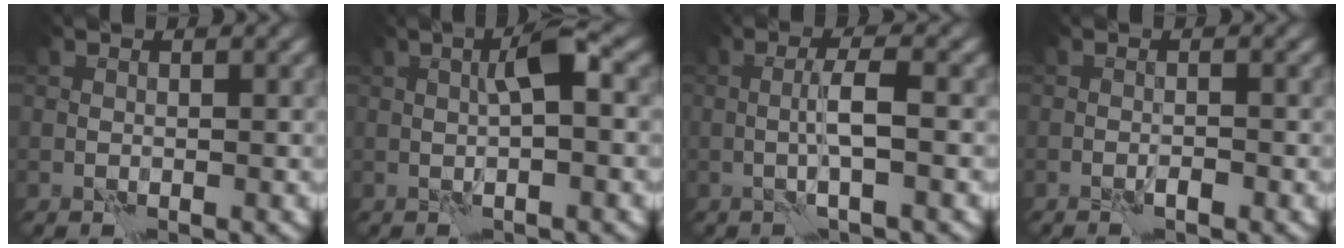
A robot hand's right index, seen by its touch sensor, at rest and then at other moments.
{"total": 3.0, "force": [0.6, 0.1, 3.0], "torque": [-0.054, 0.012, 0.008]}
{"total": 2.5, "force": [0.0, -0.1, 2.5], "torque": [-0.046, 0.007, -0.004]}
{"total": 0.6, "force": [-0.3, 0.0, 0.5], "torque": [-0.008, 0.002, -0.007]}